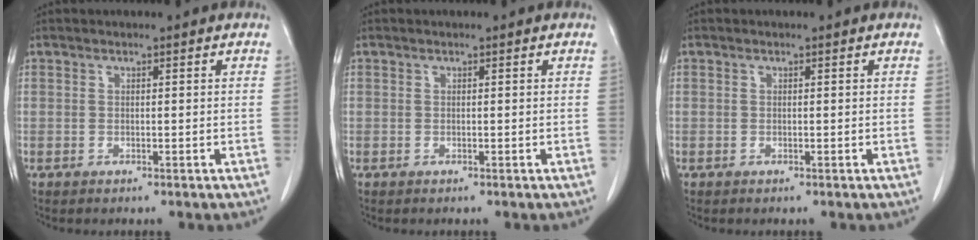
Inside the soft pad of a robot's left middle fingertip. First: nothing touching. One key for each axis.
{"total": 0.0}
{"total": 0.0}